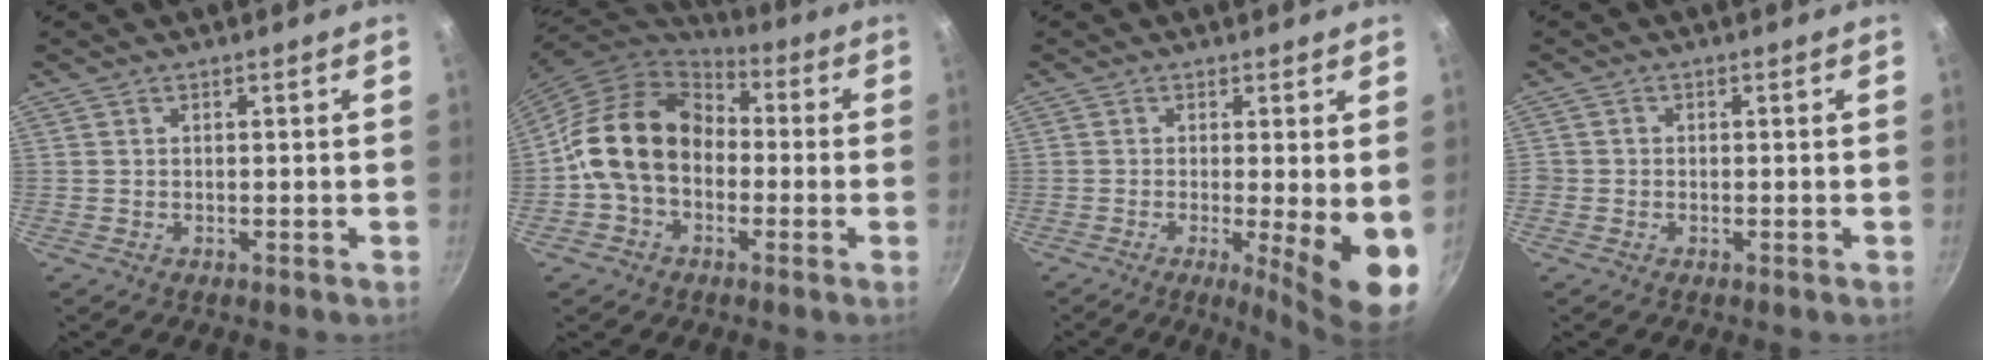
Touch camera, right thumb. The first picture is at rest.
{"total": 15.4, "force": [-1.0, 11.9, 9.8], "torque": [-0.138, 0.043, -0.033]}
{"total": 9.8, "force": [-1.4, 1.3, 9.6], "torque": [-0.127, -0.019, -0.015]}
{"total": 1.1, "force": [-0.4, 1.0, 0.2], "torque": [-0.003, 0.001, -0.009]}